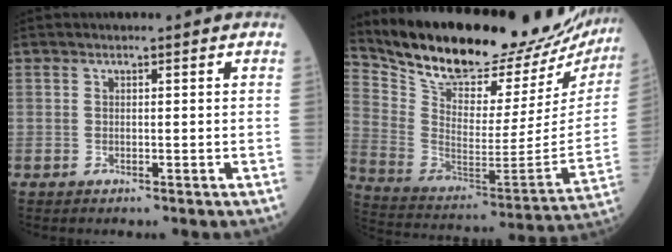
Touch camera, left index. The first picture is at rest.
{"total": 30.3, "force": [27.0, 7.7, 11.5], "torque": [-0.209, -0.082, 0.375]}